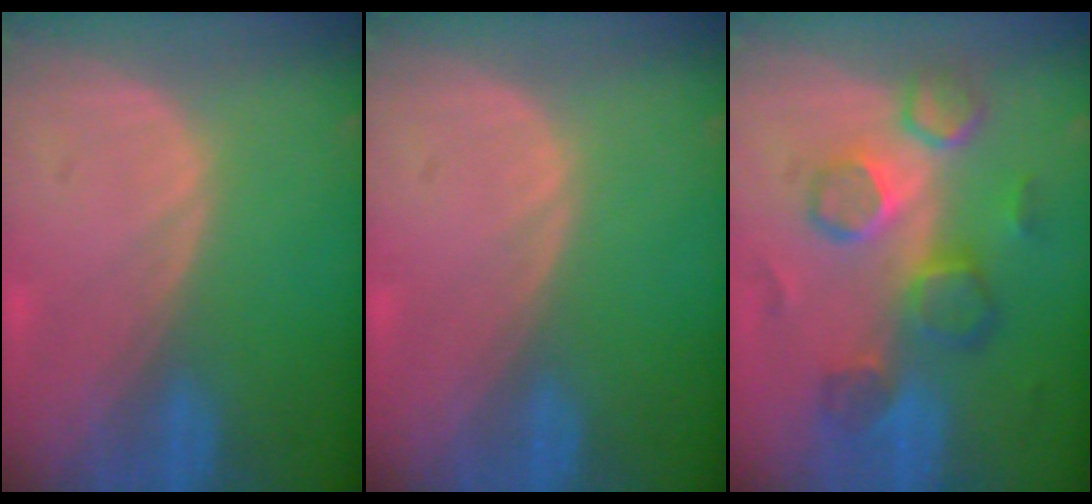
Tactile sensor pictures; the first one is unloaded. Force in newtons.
{"total": 0.0}
{"total": 8.8, "press": 8.4, "slide": 2.6}